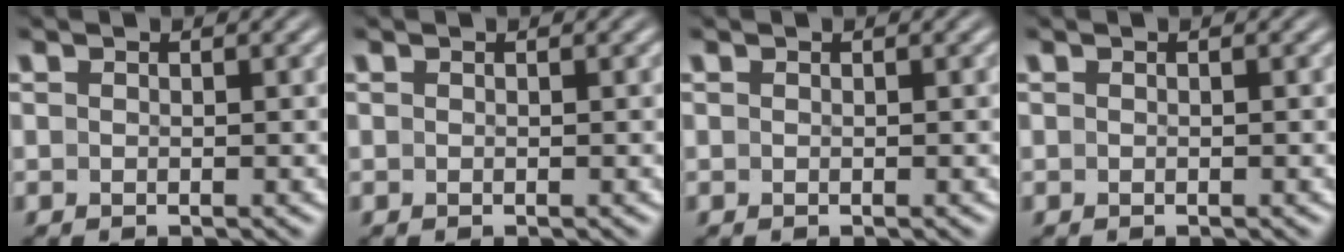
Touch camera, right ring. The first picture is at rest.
{"total": 0.0}
{"total": 0.0}
{"total": 0.0}